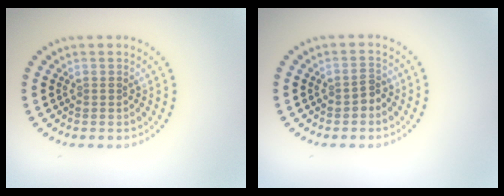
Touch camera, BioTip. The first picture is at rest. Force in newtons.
{"total": 1.2, "press": 1.1, "slide": 0.4}